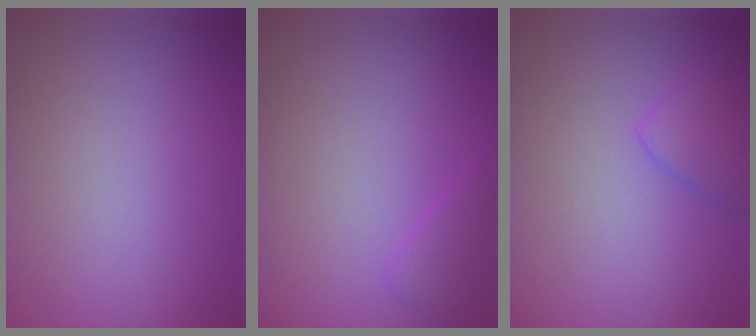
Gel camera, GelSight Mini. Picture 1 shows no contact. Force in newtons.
{"total": 1.7, "press": 1.7, "slide": 0.1}
{"total": 2.3, "press": 2.3, "slide": 0.1}